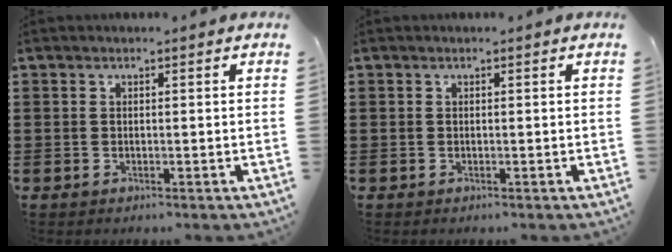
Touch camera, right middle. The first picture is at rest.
{"total": 0.0}